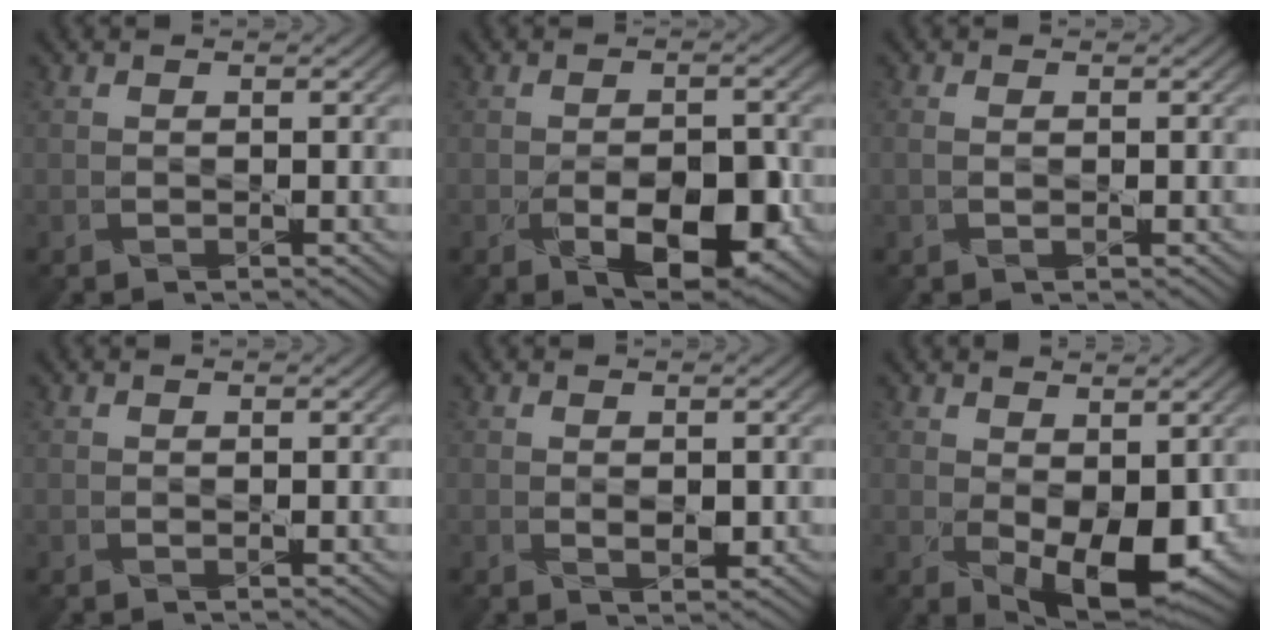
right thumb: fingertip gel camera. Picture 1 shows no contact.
{"total": 7.4, "force": [-2.8, 3.6, 5.8], "torque": [-0.093, -0.009, -0.040]}
{"total": 1.1, "force": [0.1, 0.6, 1.0], "torque": [-0.023, 0.000, 0.002]}
{"total": 0.0}
{"total": 1.5, "force": [0.1, 0.8, 1.2], "torque": [-0.021, -0.005, 0.004]}
{"total": 7.1, "force": [-0.7, 3.8, 6.0], "torque": [-0.109, -0.027, 0.005]}